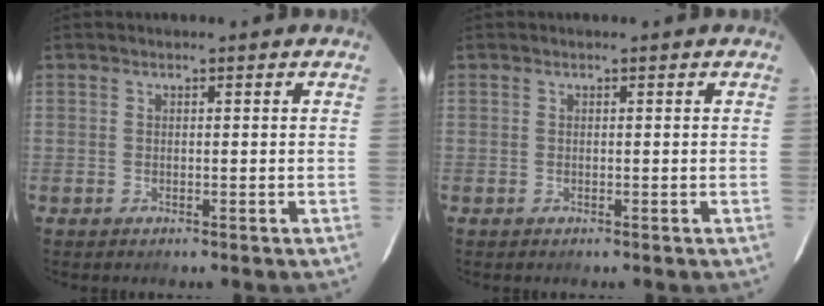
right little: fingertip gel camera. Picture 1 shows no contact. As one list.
[{"total": 0.0}]